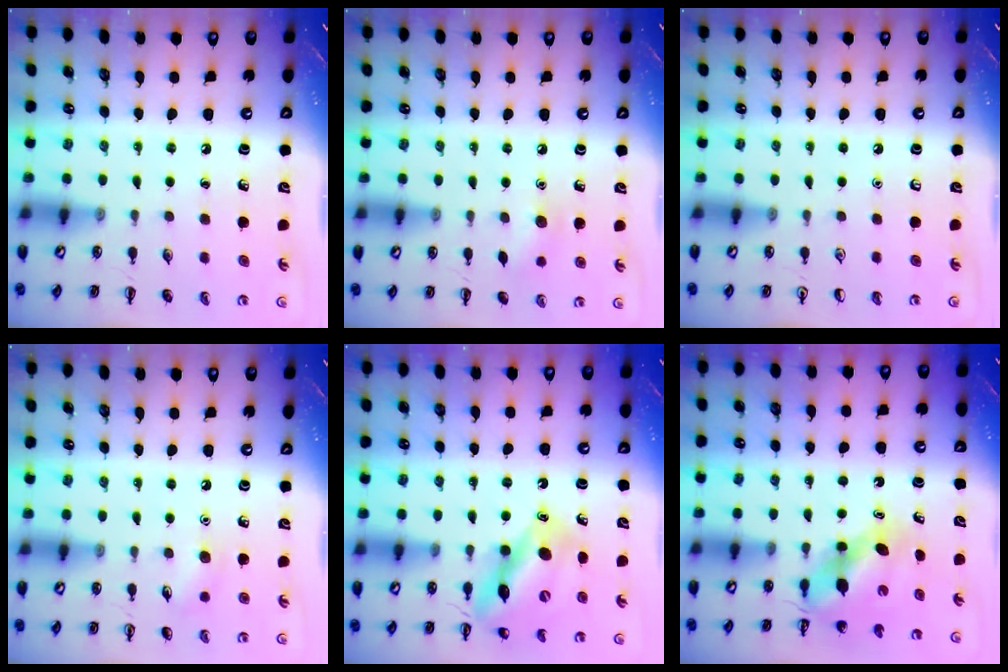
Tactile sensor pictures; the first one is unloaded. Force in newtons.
{"total": 6.7, "press": 6.5, "slide": 1.7}
{"total": 0.0}
{"total": 6.3, "press": 6.1, "slide": 1.6}
{"total": 13.2, "press": 12.9, "slide": 3.2}
{"total": 6.2, "press": 6.1, "slide": 1.1}